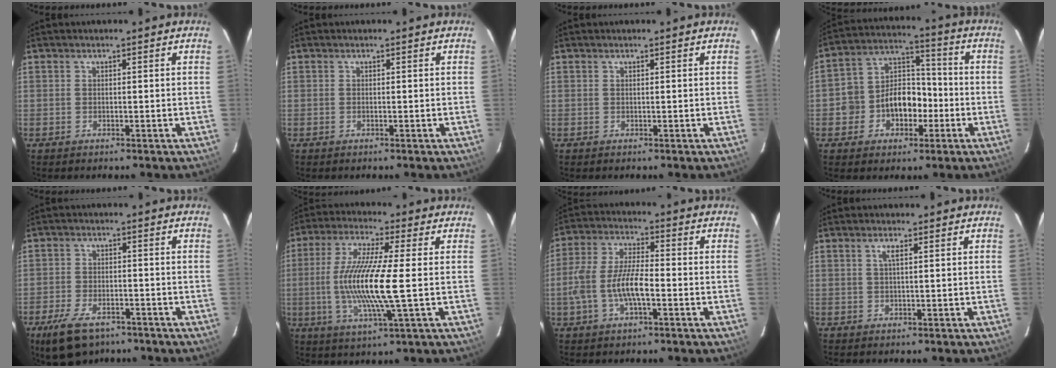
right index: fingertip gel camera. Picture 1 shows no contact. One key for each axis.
{"total": 0.0}
{"total": 0.0}
{"total": 10.7, "fx": -3.4, "fy": 8.8, "fz": 5.1, "tx": -0.104, "ty": 0.045, "tz": -0.052}
{"total": 9.8, "fx": -6.8, "fy": 4.8, "fz": 5.2, "tx": -0.126, "ty": -0.016, "tz": -0.116}
{"total": 14.3, "fx": -1.2, "fy": 0.7, "fz": 14.2, "tx": -0.280, "ty": -0.012, "tz": -0.023}
{"total": 10.3, "fx": -2.8, "fy": 3.4, "fz": 9.3, "tx": -0.195, "ty": 0.003, "tz": -0.053}
{"total": 1.4, "fx": 0.5, "fy": -0.1, "fz": 1.3, "tx": -0.023, "ty": 0.000, "tz": 0.009}